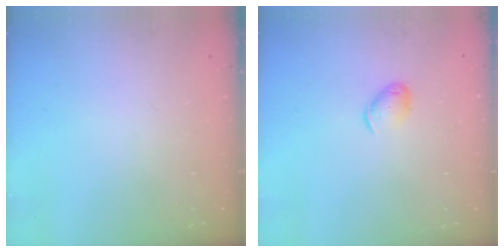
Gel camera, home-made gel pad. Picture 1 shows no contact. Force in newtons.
{"total": 6.4, "press": 6.3, "slide": 1.1}